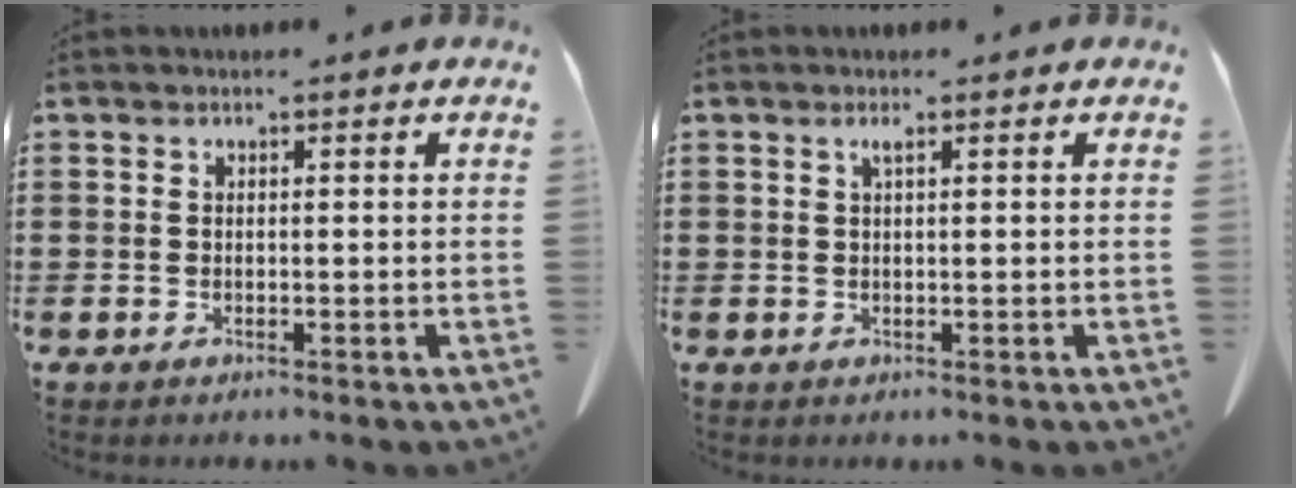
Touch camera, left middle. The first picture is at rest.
{"total": 1.0, "force": [0.4, 0.1, 0.8], "torque": [-0.018, 0.000, 0.009]}